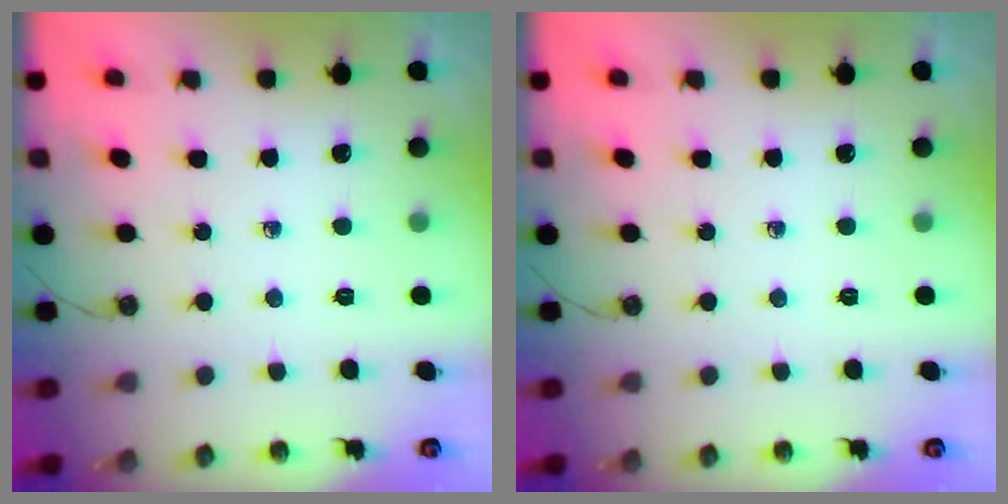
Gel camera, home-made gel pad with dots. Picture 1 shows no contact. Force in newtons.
{"total": 0.0}